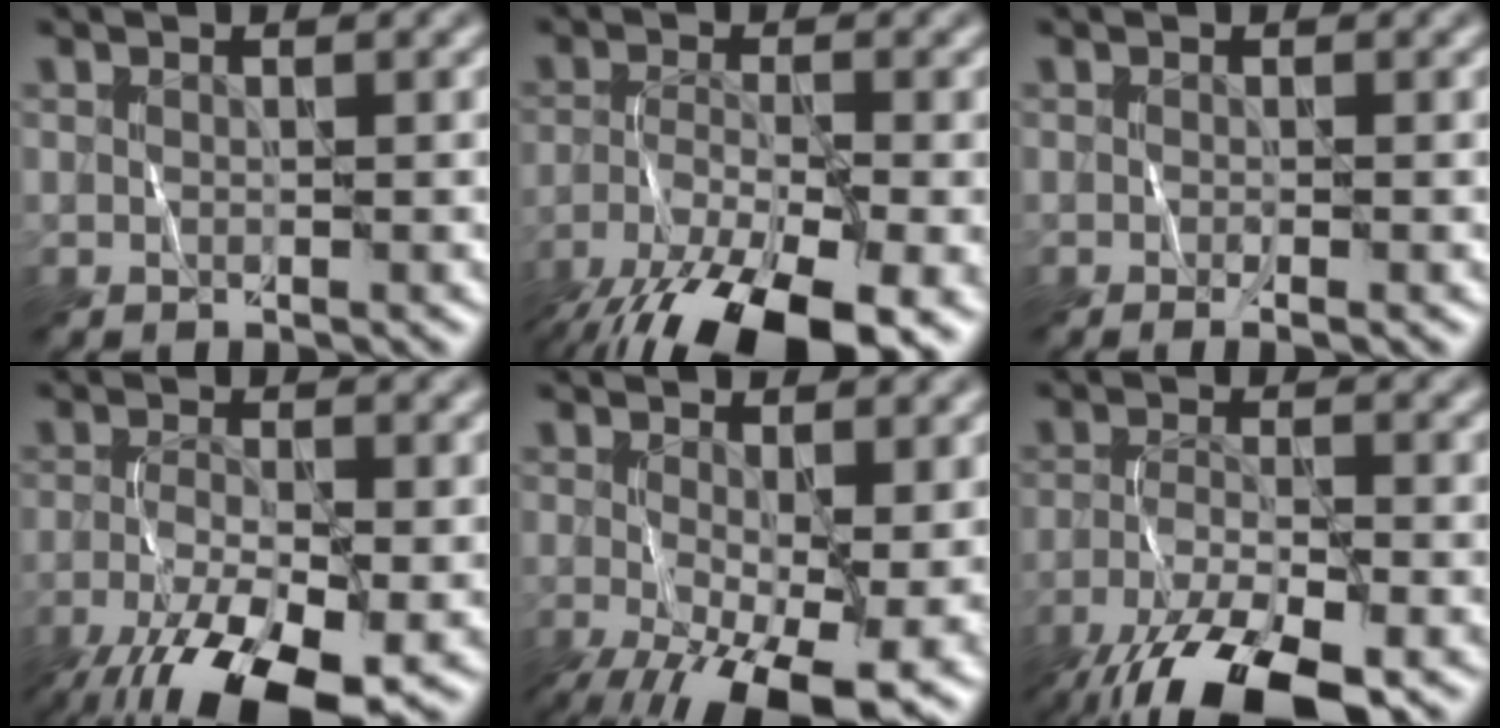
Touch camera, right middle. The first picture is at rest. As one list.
[{"total": 11.6, "force": [-7.3, 3.9, 8.1], "torque": [-0.156, -0.020, -0.123]}, {"total": 1.0, "force": [-0.4, 0.3, 0.9], "torque": [-0.009, -0.003, -0.009]}, {"total": 11.0, "force": [-6.2, 3.9, 8.2], "torque": [-0.163, -0.026, -0.110]}, {"total": 12.1, "force": [-4.3, 5.0, 10.1], "torque": [-0.175, -0.035, -0.057]}, {"total": 11.2, "force": [-7.5, 3.6, 7.4], "torque": [-0.152, -0.020, -0.134]}]